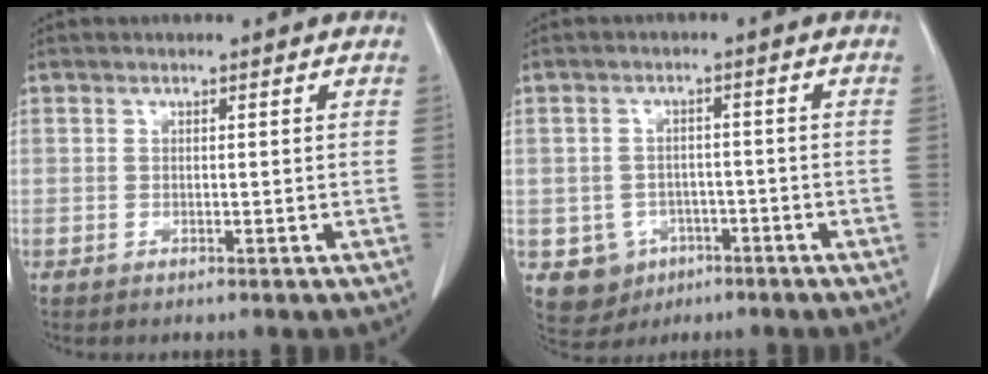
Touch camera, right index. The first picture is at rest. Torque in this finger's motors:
{"motor_torque": [-0.22, 0.06, -0.71, -0.20]}